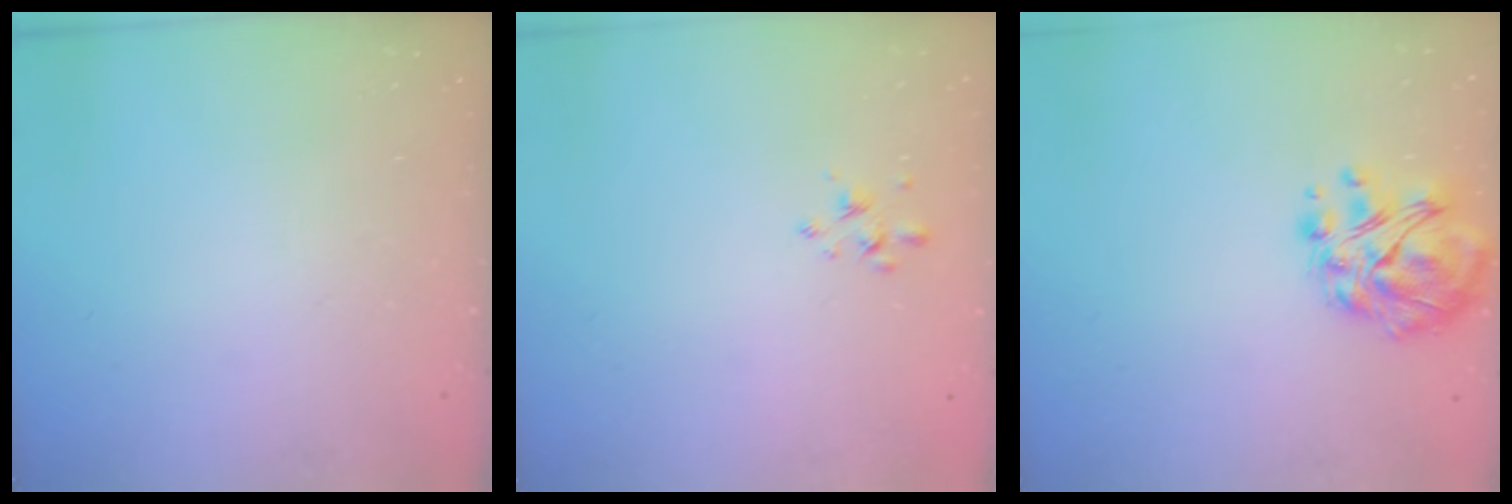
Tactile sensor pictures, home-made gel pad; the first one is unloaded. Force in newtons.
{"total": 2.8, "press": 2.6, "slide": 1.0}
{"total": 10.4, "press": 10.3, "slide": 1.9}